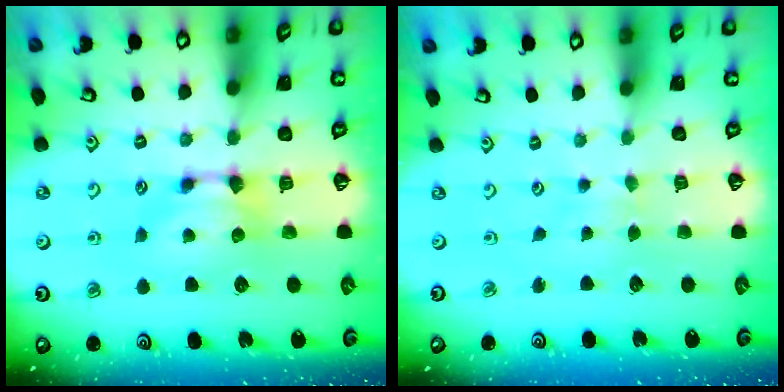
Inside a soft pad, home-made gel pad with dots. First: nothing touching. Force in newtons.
{"total": 2.4, "press": 2.4, "slide": 0.1}